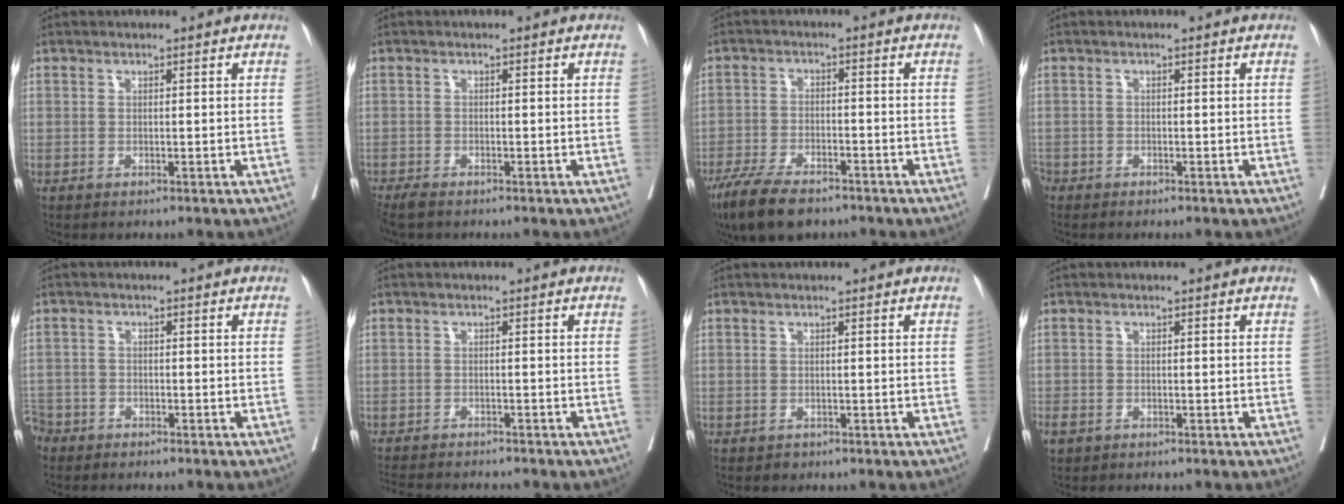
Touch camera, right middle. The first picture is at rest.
{"total": 3.3, "force": [-2.8, 0.8, 1.5], "torque": [-0.025, -0.009, -0.049]}
{"total": 9.8, "force": [-7.4, 3.0, 5.6], "torque": [-0.100, -0.017, -0.128]}
{"total": 2.0, "force": [-1.7, 1.0, 0.3], "torque": [-0.008, 0.000, -0.033]}
{"total": 4.5, "force": [-3.9, 2.3, 0.2], "torque": [-0.001, -0.001, -0.080]}
{"total": 9.5, "force": [-8.8, 1.4, 3.4], "torque": [-0.049, -0.011, -0.125]}
{"total": 0.8, "force": [-0.5, 0.6, 0.1], "torque": [-0.003, 0.002, -0.006]}
{"total": 2.1, "force": [-1.4, 1.3, 0.8], "torque": [-0.016, 0.000, -0.022]}